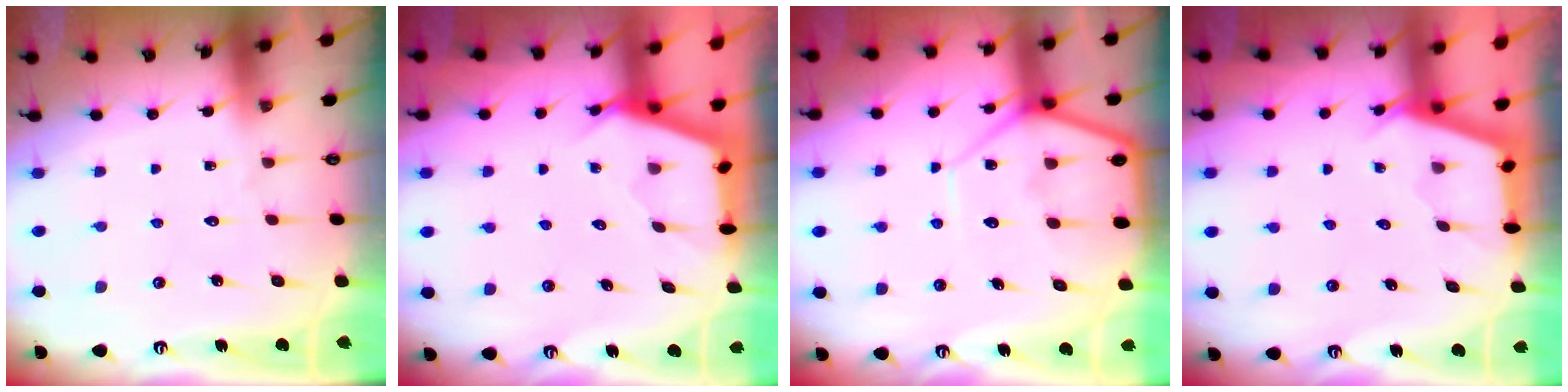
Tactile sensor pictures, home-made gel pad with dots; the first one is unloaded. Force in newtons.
{"total": 2.5, "press": 2.5, "slide": 0.4}
{"total": 9.4, "press": 9.3, "slide": 0.9}
{"total": 2.5, "press": 2.5, "slide": 0.3}